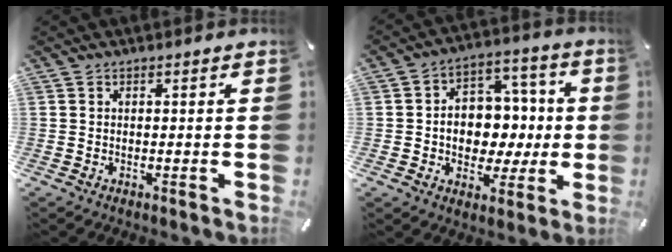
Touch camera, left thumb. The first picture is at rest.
{"total": 11.1, "force": [-1.0, 9.6, 5.4], "torque": [-0.072, 0.010, -0.008]}